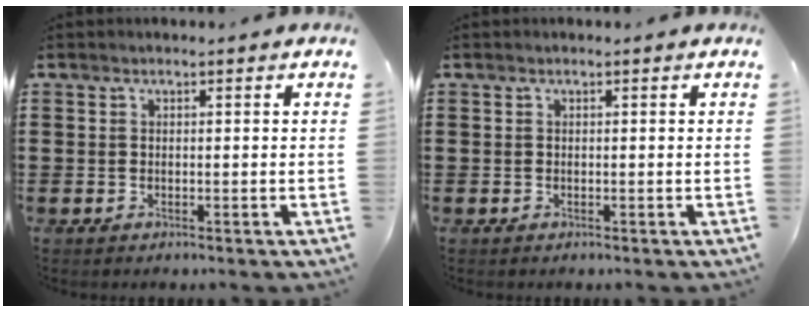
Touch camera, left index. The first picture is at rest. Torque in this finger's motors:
{"motor_torque": [-0.03, -0.03, 0.00, 0.00]}